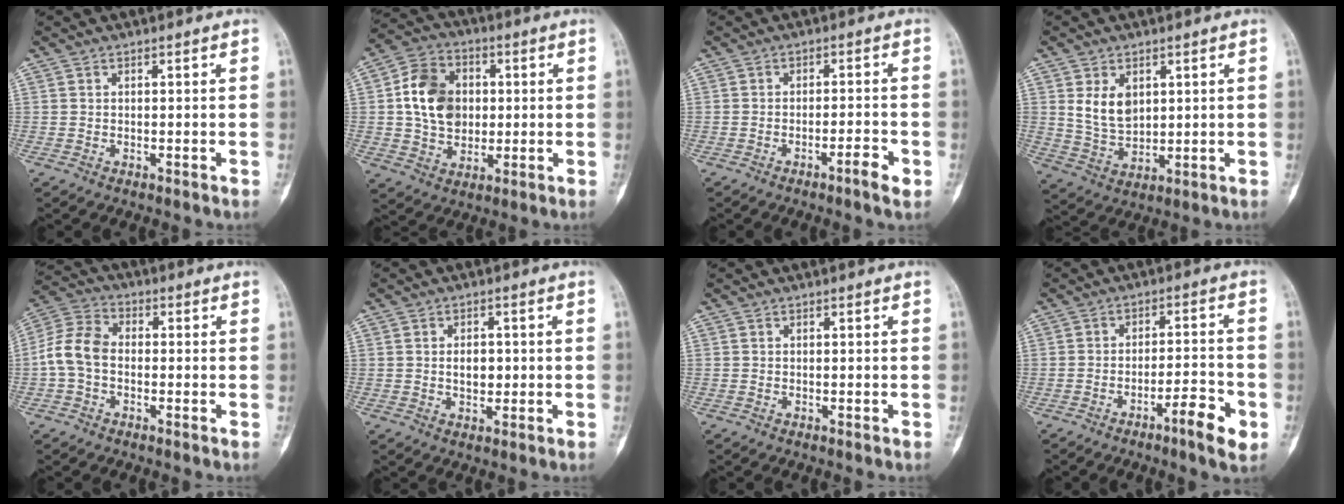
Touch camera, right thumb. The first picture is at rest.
{"total": 12.8, "force": [1.2, 10.2, 7.8], "torque": [-0.112, 0.011, 0.019]}
{"total": 3.8, "force": [-2.0, 0.4, 3.2], "torque": [-0.055, 0.012, -0.034]}
{"total": 7.2, "force": [2.4, 4.8, 4.8], "torque": [-0.069, -0.017, 0.056]}
{"total": 8.2, "force": [-1.1, 5.8, 5.7], "torque": [-0.112, 0.025, -0.034]}
{"total": 3.4, "force": [0.0, 2.3, 2.5], "torque": [-0.028, 0.001, 0.000]}
{"total": 0.0}
{"total": 7.4, "force": [-3.8, 1.3, 6.3], "torque": [-0.093, 0.024, -0.058]}